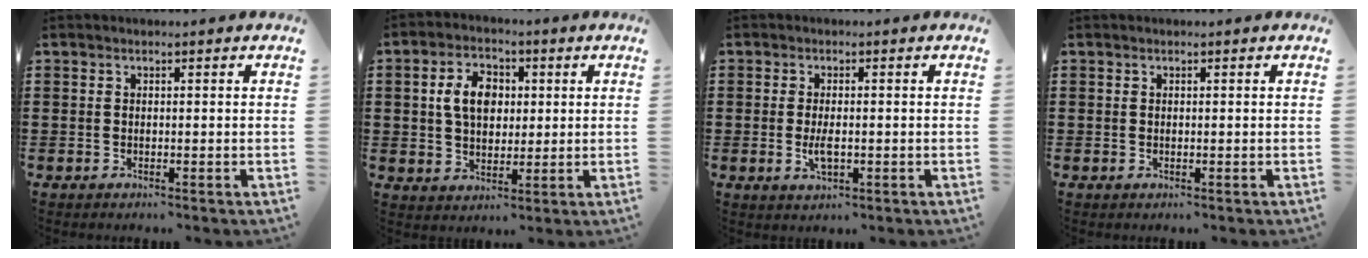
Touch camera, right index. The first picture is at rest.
{"total": 6.6, "force": [1.2, 4.6, 4.6], "torque": [-0.102, 0.015, 0.014]}
{"total": 3.1, "force": [-0.4, 1.3, 2.8], "torque": [-0.060, -0.004, -0.010]}
{"total": 0.0}